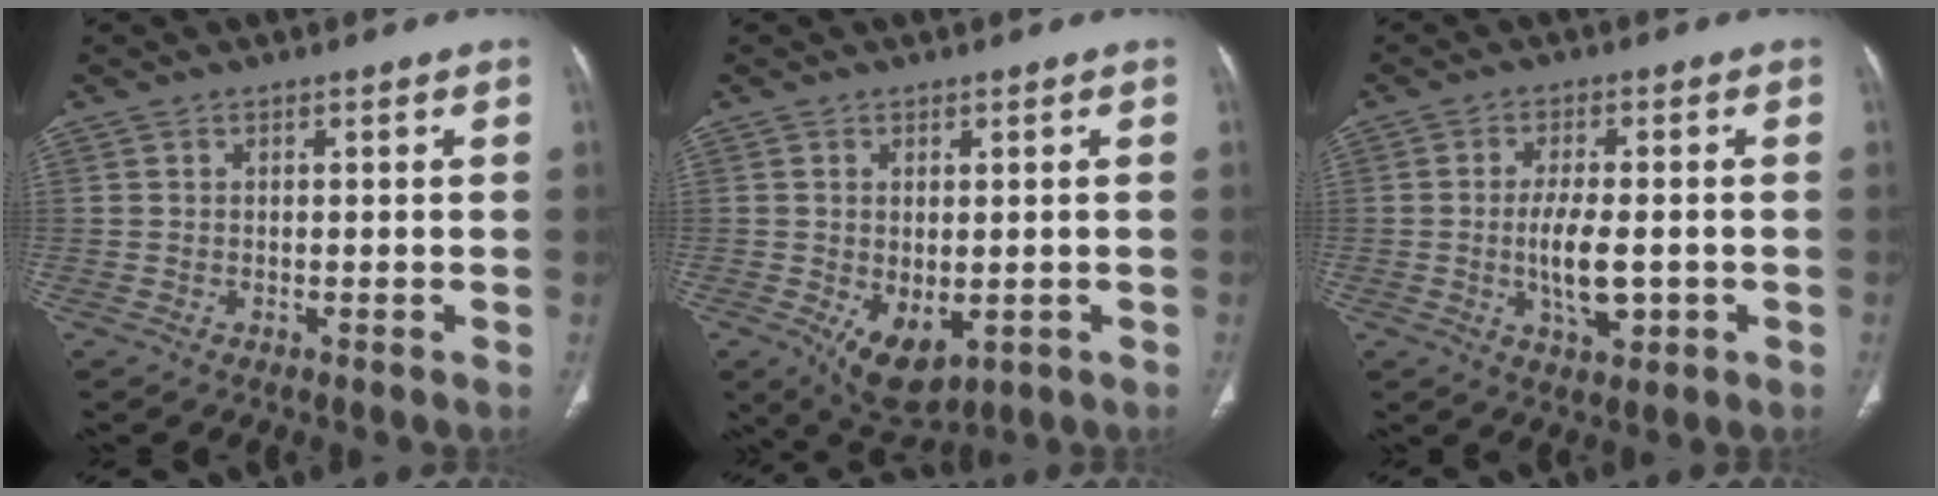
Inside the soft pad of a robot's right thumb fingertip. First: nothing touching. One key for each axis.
{"total": 8.0, "fx": -2.0, "fy": 4.5, "fz": 6.2, "tx": -0.092, "ty": -0.012, "tz": -0.012}
{"total": 7.0, "fx": -1.1, "fy": 2.7, "fz": 6.3, "tx": -0.125, "ty": -0.001, "tz": -0.019}